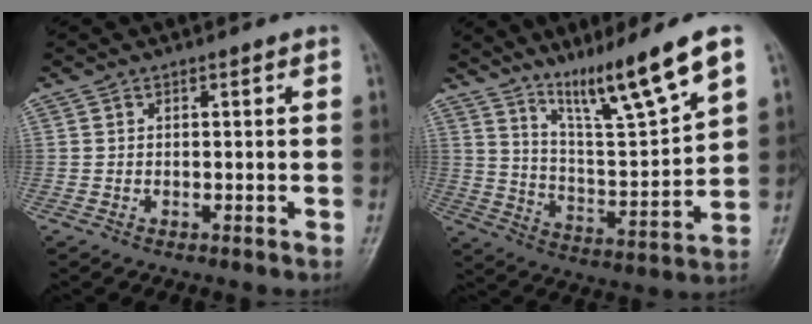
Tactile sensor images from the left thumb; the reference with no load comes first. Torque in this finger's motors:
{"motor_torque": [0.60, 0.22, 1.27, -1.38, 0.12]}